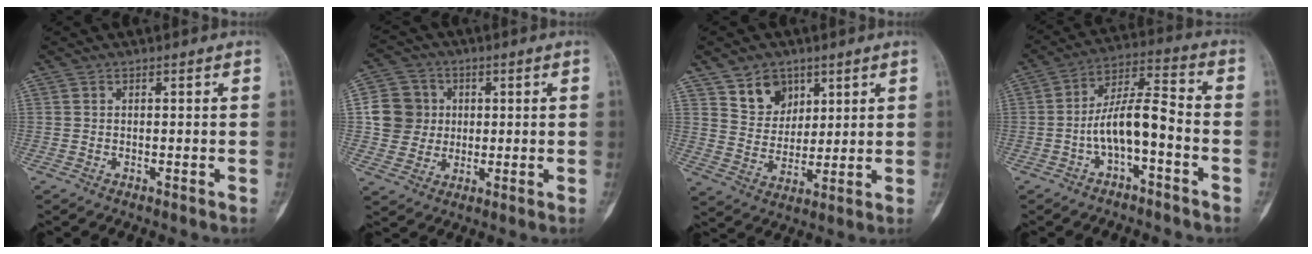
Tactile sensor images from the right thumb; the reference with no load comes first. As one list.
[{"total": 9.1, "force": [0.9, 8.7, 2.6], "torque": [-0.018, 0.009, 0.015]}, {"total": 8.3, "force": [4.9, 6.2, 2.6], "torque": [-0.013, -0.032, 0.095]}, {"total": 9.9, "force": [-3.1, 3.6, 8.7], "torque": [-0.157, 0.054, -0.060]}]